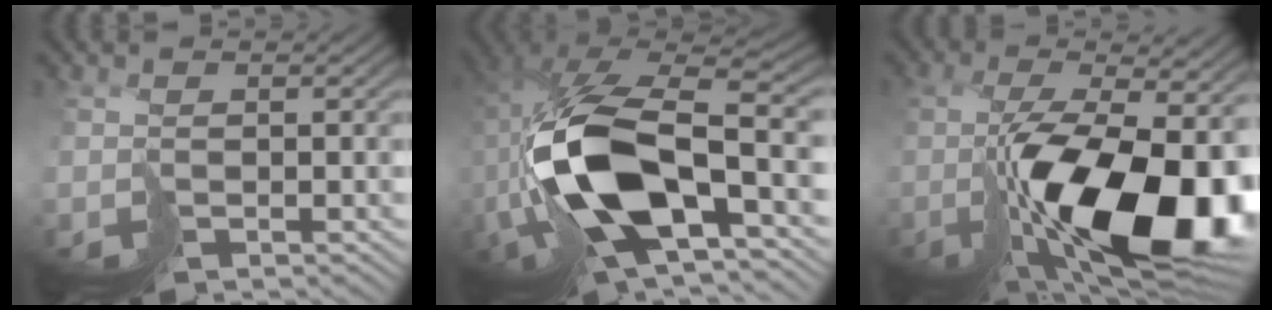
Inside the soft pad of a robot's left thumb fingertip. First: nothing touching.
{"total": 16.7, "force": [-2.5, 7.7, 14.6], "torque": [-0.327, -0.013, -0.032]}
{"total": 16.4, "force": [-3.9, 6.3, 14.6], "torque": [-0.273, -0.016, -0.055]}